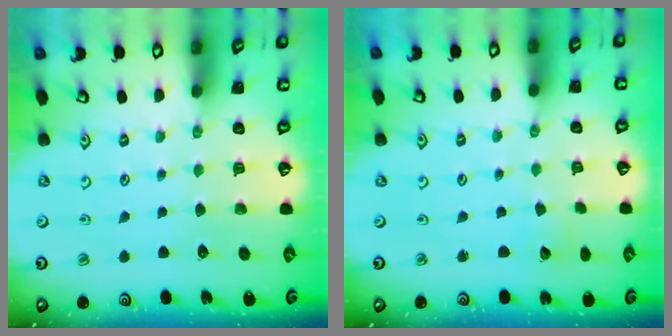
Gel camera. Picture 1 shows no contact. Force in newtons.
{"total": 2.0, "press": 2.0, "slide": 0.2}